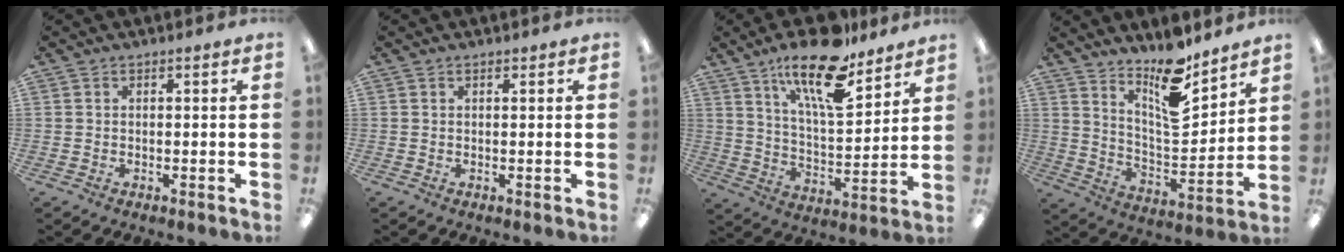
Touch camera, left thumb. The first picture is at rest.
{"total": 0.6, "force": [0.5, 0.2, 0.3], "torque": [0.001, -0.002, 0.006]}
{"total": 18.8, "force": [13.1, 6.4, 11.8], "torque": [-0.193, -0.073, 0.216]}
{"total": 13.7, "force": [10.4, 4.1, 7.8], "torque": [-0.125, -0.077, 0.180]}